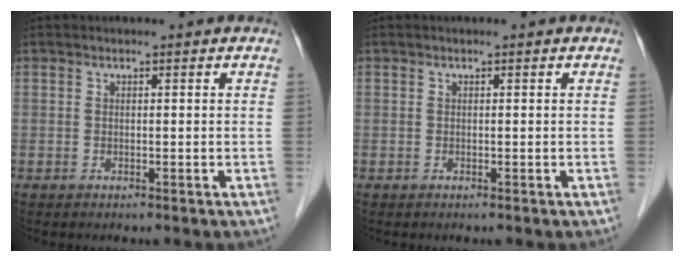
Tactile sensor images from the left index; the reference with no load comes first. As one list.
[{"total": 0.0}]